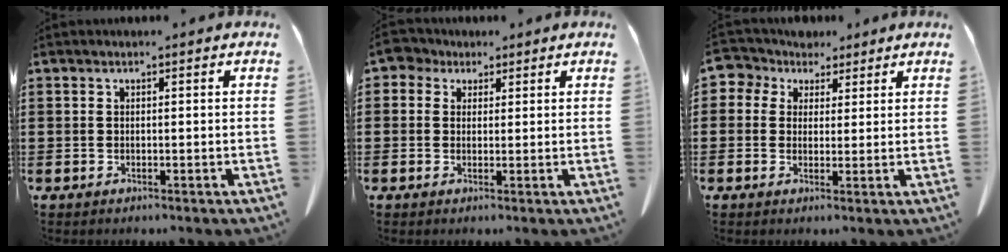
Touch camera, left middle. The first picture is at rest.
{"total": 3.0, "force": [1.8, 2.1, 1.1], "torque": [-0.033, 0.012, 0.033]}
{"total": 4.0, "force": [2.2, 3.3, 0.5], "torque": [-0.034, 0.004, 0.038]}